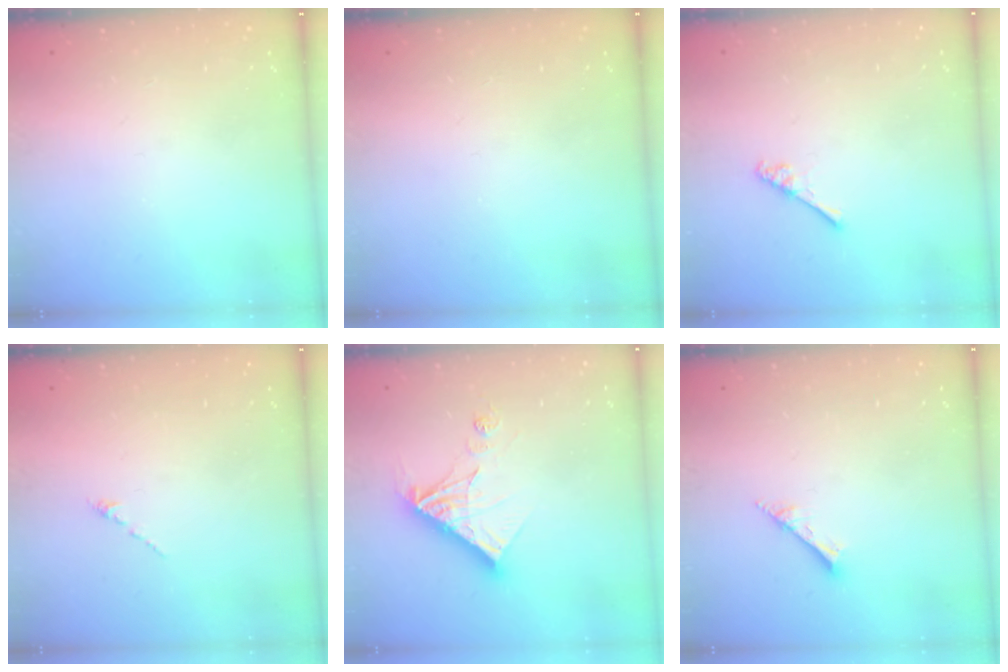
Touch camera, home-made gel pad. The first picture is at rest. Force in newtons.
{"total": 0.0}
{"total": 3.2, "press": 3.1, "slide": 0.5}
{"total": 0.0}
{"total": 14.1, "press": 14.0, "slide": 1.5}
{"total": 2.0, "press": 2.0, "slide": 0.1}